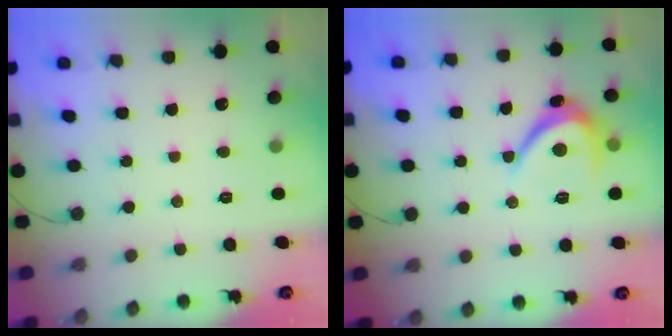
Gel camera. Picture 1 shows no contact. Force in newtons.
{"total": 6.9, "press": 6.9, "slide": 0.7}